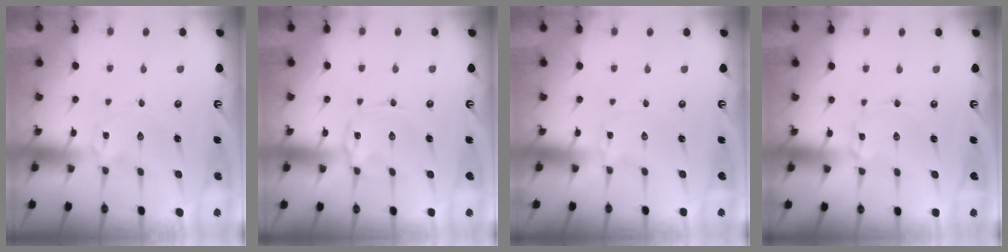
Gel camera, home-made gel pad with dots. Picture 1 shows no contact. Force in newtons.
{"total": 1.7, "press": 1.7, "slide": 0.4}
{"total": 0.6, "press": 0.6, "slide": 0.1}
{"total": 2.2, "press": 2.2, "slide": 0.2}